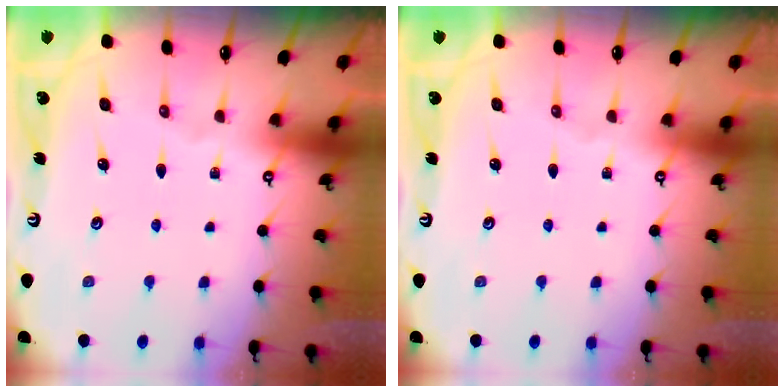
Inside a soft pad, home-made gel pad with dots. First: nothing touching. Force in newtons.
{"total": 0.0}